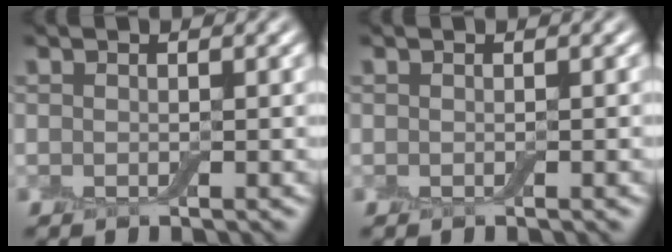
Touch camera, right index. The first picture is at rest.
{"total": 0.0}